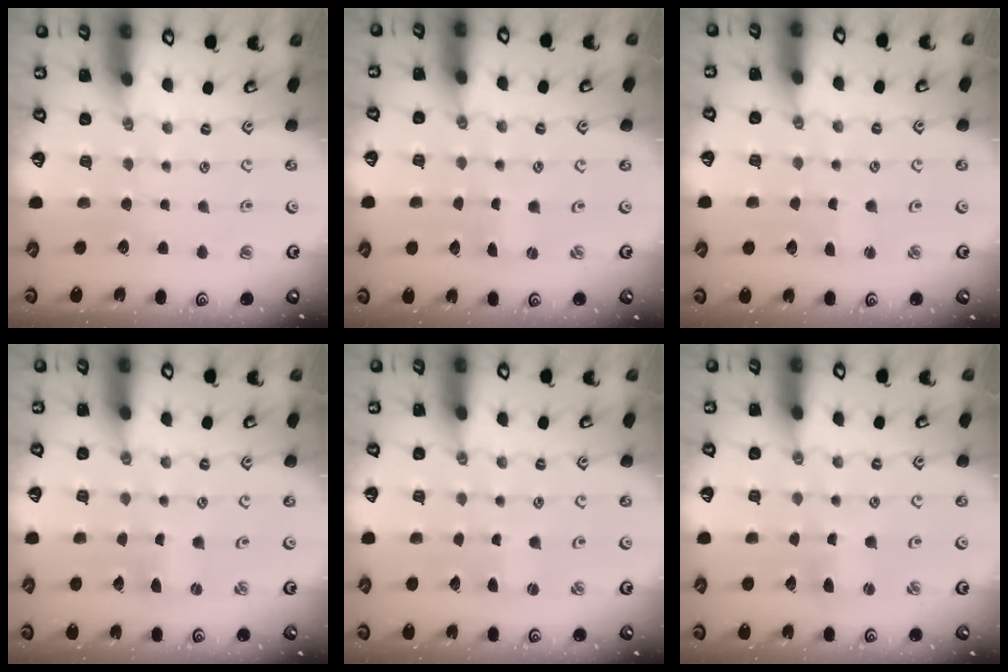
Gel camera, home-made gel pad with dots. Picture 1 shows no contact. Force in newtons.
{"total": 0.0}
{"total": 1.3, "press": 1.2, "slide": 0.3}
{"total": 0.0}
{"total": 2.0, "press": 2.0, "slide": 0.3}
{"total": 2.1, "press": 2.1, "slide": 0.3}